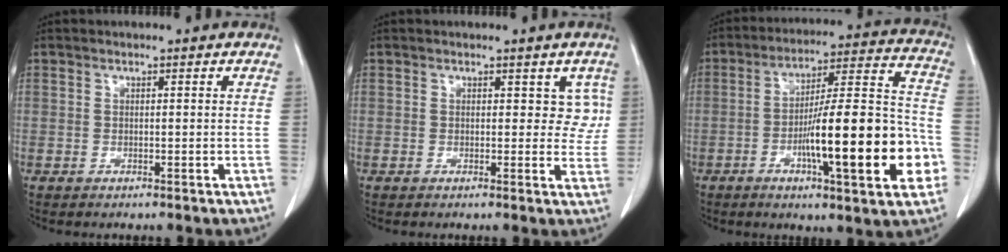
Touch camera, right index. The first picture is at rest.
{"total": 3.4, "force": [1.2, 2.4, 2.1], "torque": [-0.003, 0.005, 0.010]}
{"total": 20.7, "force": [-5.9, 2.8, 19.6], "torque": [-0.266, 0.016, -0.083]}